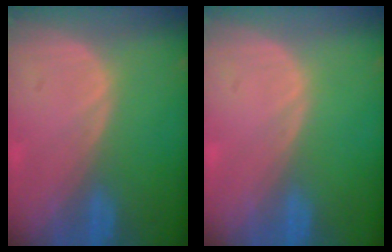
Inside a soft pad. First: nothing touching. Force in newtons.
{"total": 0.0}